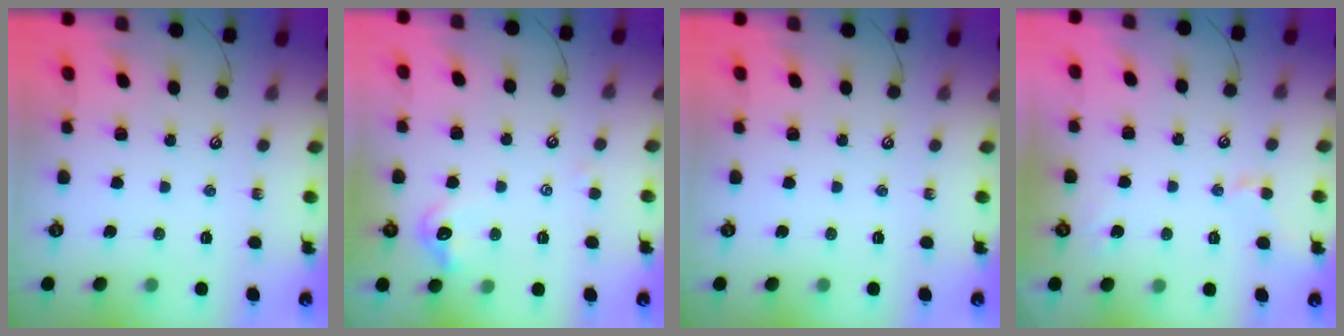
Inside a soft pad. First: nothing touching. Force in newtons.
{"total": 1.3, "press": 1.1, "slide": 0.7}
{"total": 0.0}
{"total": 1.7, "press": 1.6, "slide": 0.6}